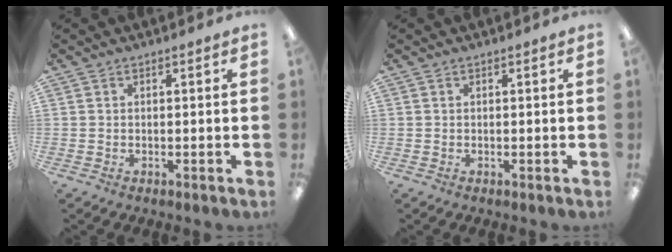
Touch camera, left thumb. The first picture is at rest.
{"total": 0.0}